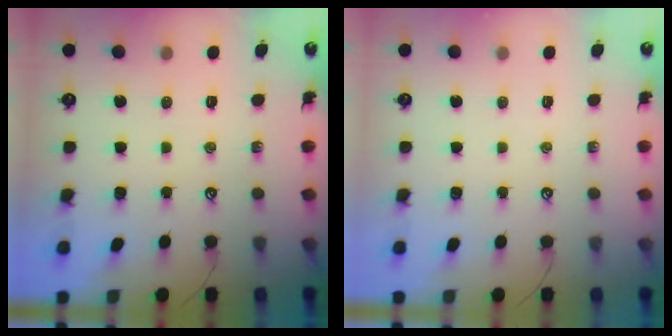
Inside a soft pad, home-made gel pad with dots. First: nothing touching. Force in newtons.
{"total": 0.0}